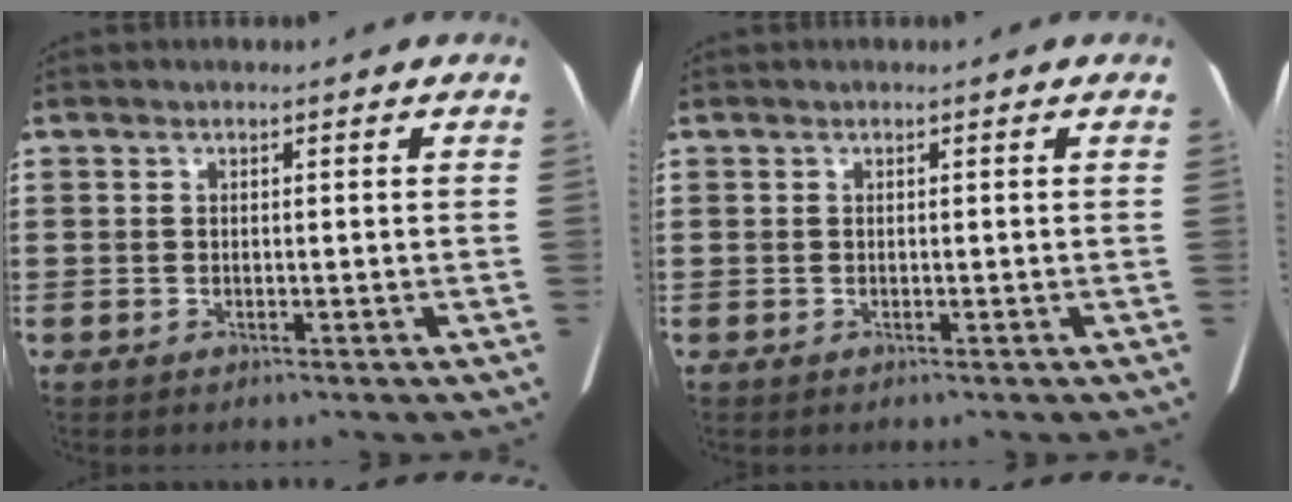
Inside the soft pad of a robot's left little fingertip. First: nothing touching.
{"total": 0.0}